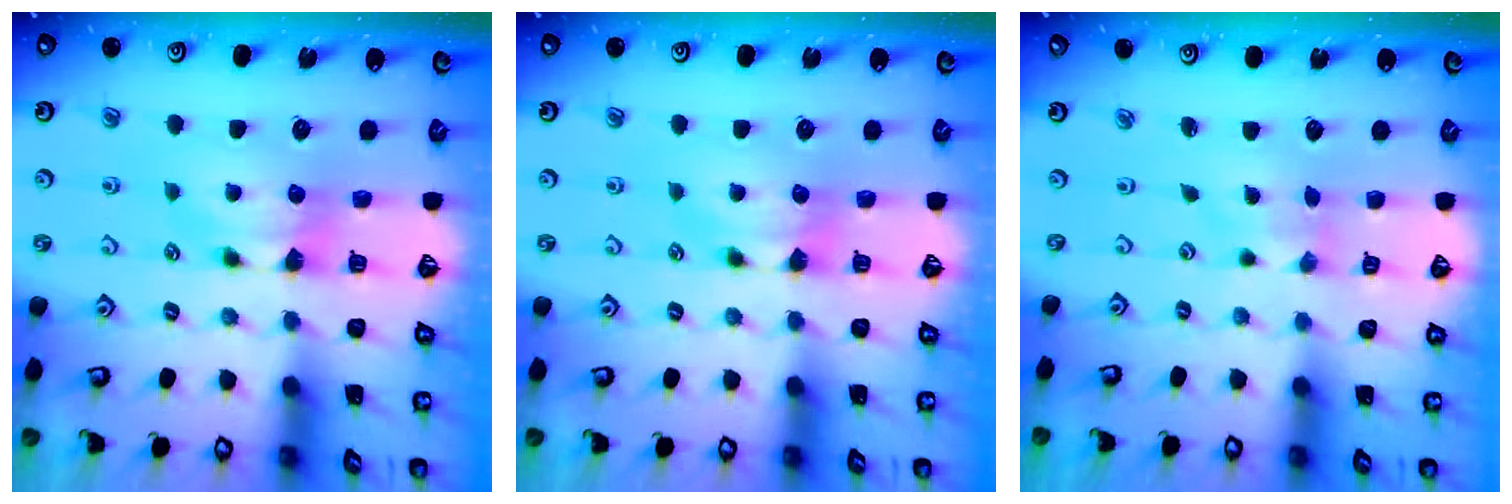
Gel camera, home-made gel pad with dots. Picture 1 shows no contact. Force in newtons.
{"total": 0.0}
{"total": 2.6, "press": 2.4, "slide": 0.8}